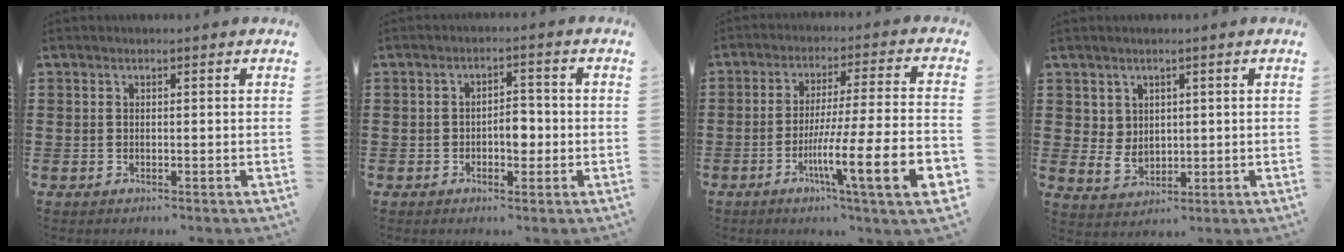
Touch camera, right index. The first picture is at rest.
{"total": 3.6, "force": [-0.8, 2.0, 2.8], "torque": [-0.046, 0.002, -0.019]}
{"total": 13.8, "force": [-6.1, 1.3, 12.3], "torque": [-0.214, -0.006, -0.106]}
{"total": 3.2, "force": [1.6, 2.6, 0.8], "torque": [-0.029, 0.005, 0.030]}